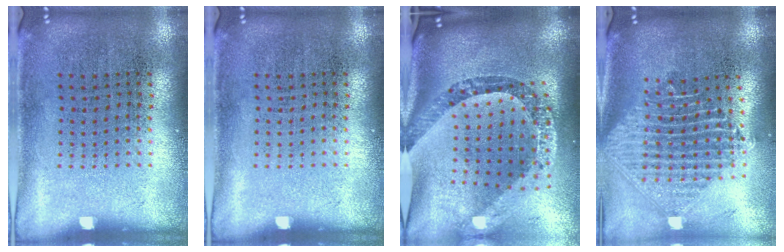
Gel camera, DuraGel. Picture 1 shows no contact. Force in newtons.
{"total": 0.0}
{"total": 3.5, "press": 2.4, "slide": 2.5}
{"total": 2.3, "press": 1.8, "slide": 1.4}